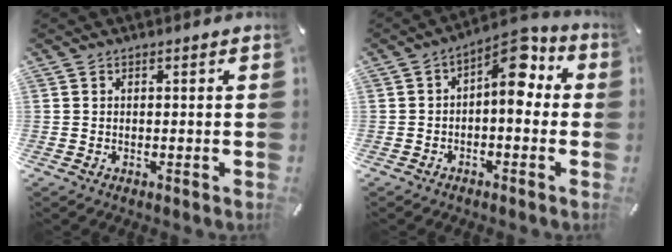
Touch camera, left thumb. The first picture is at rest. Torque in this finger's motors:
{"motor_torque": [0.02, 0.53, 0.48, 0.19, 0.10]}